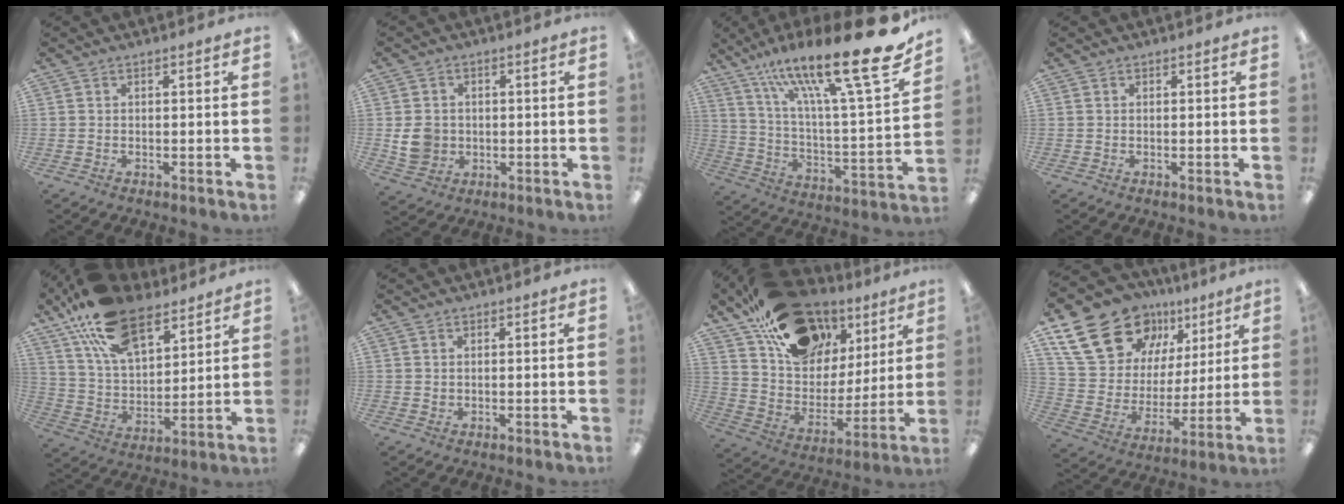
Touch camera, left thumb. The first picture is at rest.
{"total": 6.6, "force": [-0.4, 6.0, 2.8], "torque": [-0.052, 0.007, -0.004]}
{"total": 25.6, "force": [17.4, 4.5, 18.2], "torque": [-0.287, -0.109, 0.279]}
{"total": 0.0}
{"total": 19.7, "force": [12.8, 10.1, 11.1], "torque": [-0.211, -0.049, 0.232]}
{"total": 0.7, "force": [0.4, 0.6, 0.0], "torque": [0.000, 0.003, 0.008]}
{"total": 22.0, "force": [12.9, 13.9, 11.1], "torque": [-0.186, -0.061, 0.239]}
{"total": 22.6, "force": [13.5, 14.8, 10.4], "torque": [-0.176, -0.063, 0.256]}